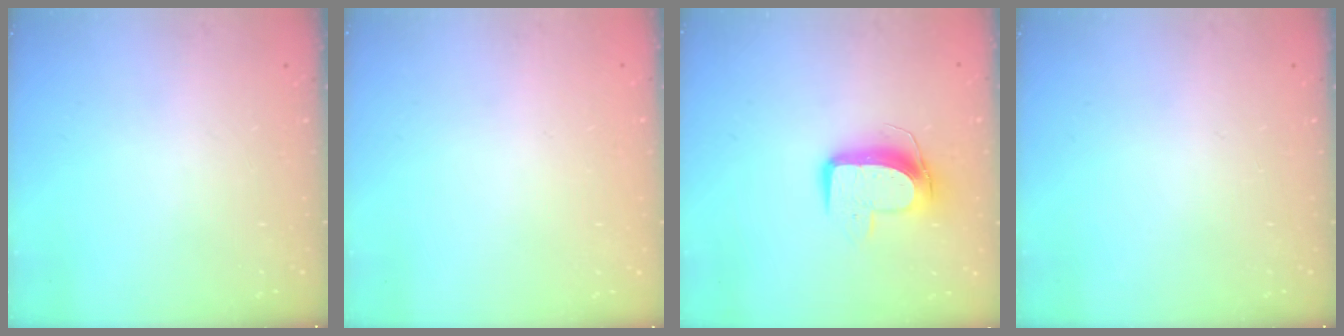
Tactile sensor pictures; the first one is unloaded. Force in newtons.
{"total": 0.0}
{"total": 10.2, "press": 10.2, "slide": 0.2}
{"total": 0.0}